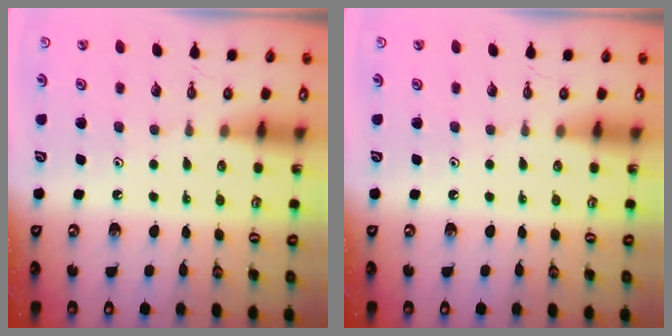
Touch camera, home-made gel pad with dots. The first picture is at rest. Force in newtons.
{"total": 0.0}